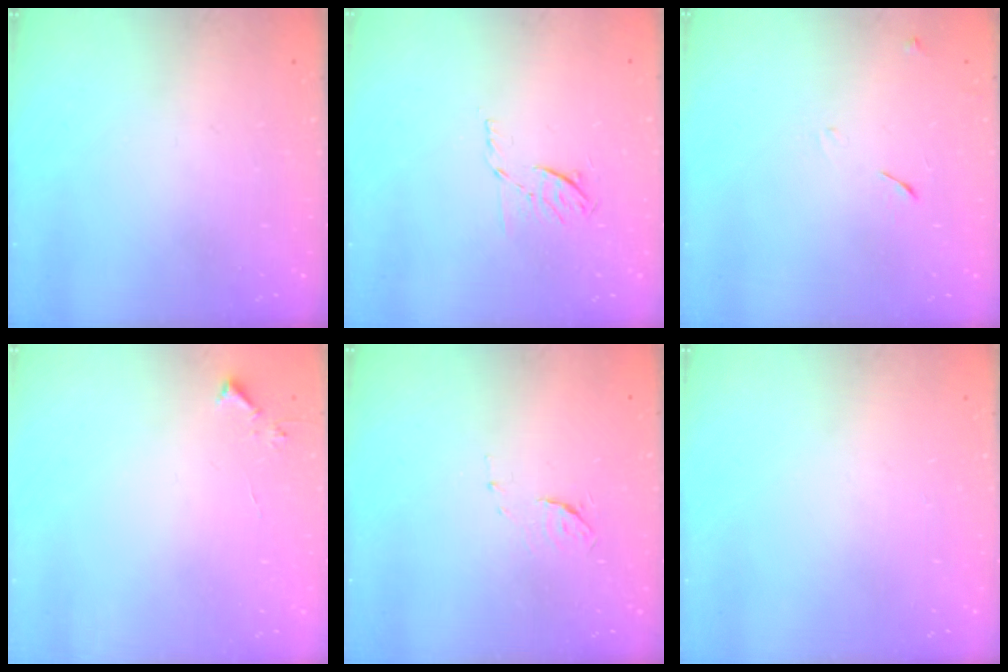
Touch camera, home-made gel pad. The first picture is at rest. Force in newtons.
{"total": 5.7, "press": 5.6, "slide": 1.2}
{"total": 6.2, "press": 6.2, "slide": 0.6}
{"total": 3.8, "press": 3.8, "slide": 0.5}
{"total": 4.1, "press": 4.1, "slide": 0.2}
{"total": 0.0}